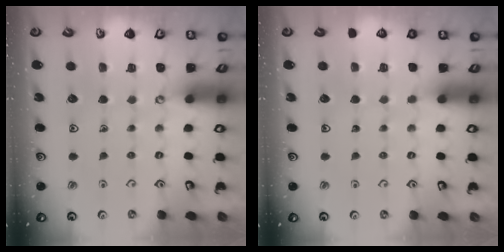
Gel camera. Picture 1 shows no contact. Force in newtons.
{"total": 0.0}